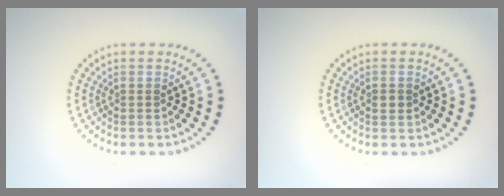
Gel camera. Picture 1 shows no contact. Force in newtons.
{"total": 1.2, "press": 1.1, "slide": 0.3}